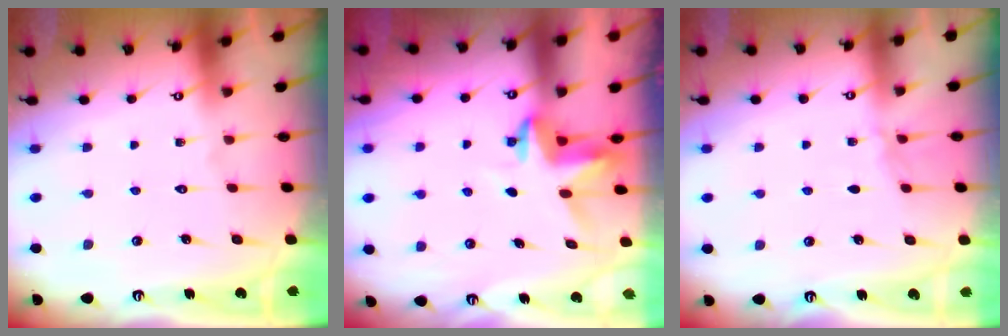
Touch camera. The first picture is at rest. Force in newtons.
{"total": 3.7, "press": 3.7, "slide": 0.3}
{"total": 2.5, "press": 2.5, "slide": 0.5}